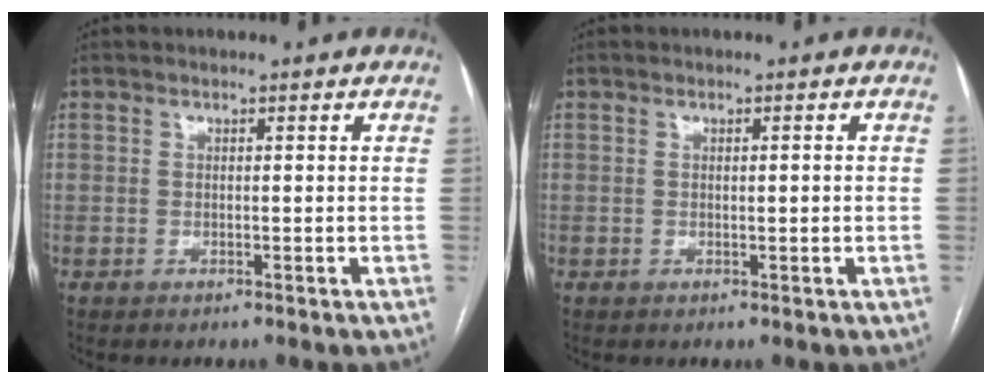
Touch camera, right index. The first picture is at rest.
{"total": 0.9, "force": [0.0, 0.1, 0.9], "torque": [-0.017, 0.002, 0.002]}